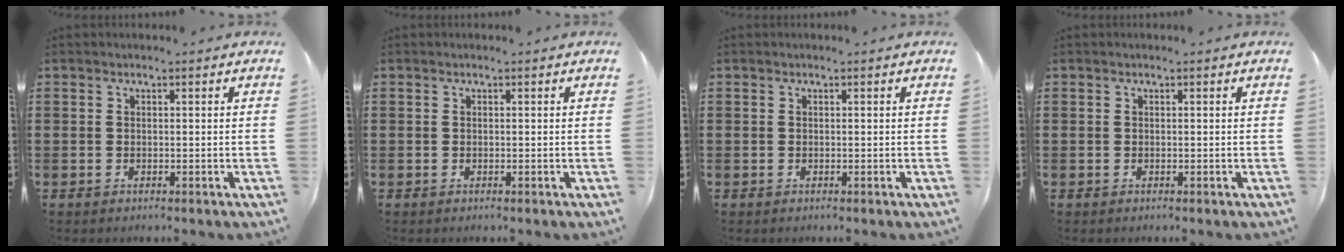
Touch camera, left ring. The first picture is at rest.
{"total": 0.0}
{"total": 0.0}
{"total": 0.0}